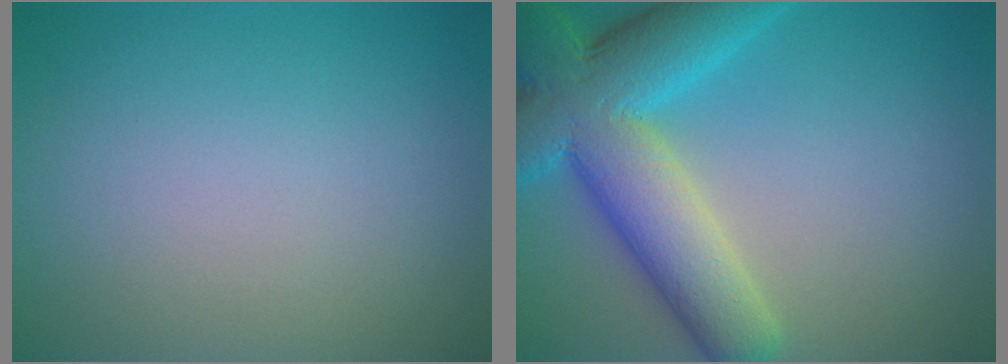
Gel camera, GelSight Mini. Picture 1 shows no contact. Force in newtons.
{"total": 10.8, "press": 10.8, "slide": 0.5}